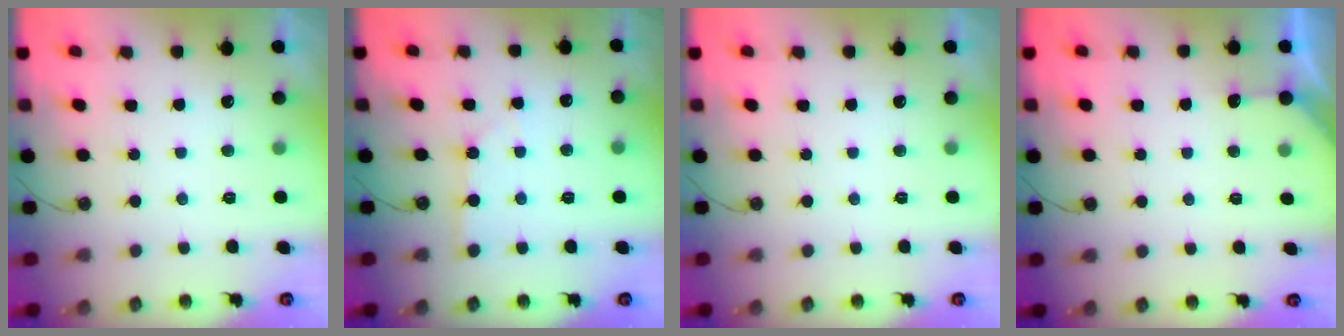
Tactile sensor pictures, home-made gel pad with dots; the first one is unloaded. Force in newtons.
{"total": 1.4, "press": 1.4, "slide": 0.2}
{"total": 0.0}
{"total": 3.6, "press": 3.6, "slide": 0.4}